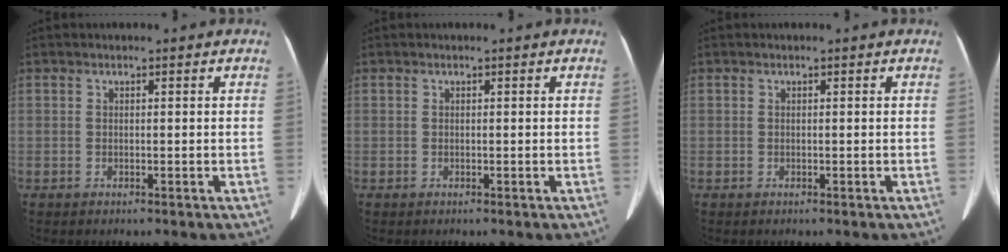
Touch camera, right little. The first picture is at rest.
{"total": 0.0}
{"total": 0.0}